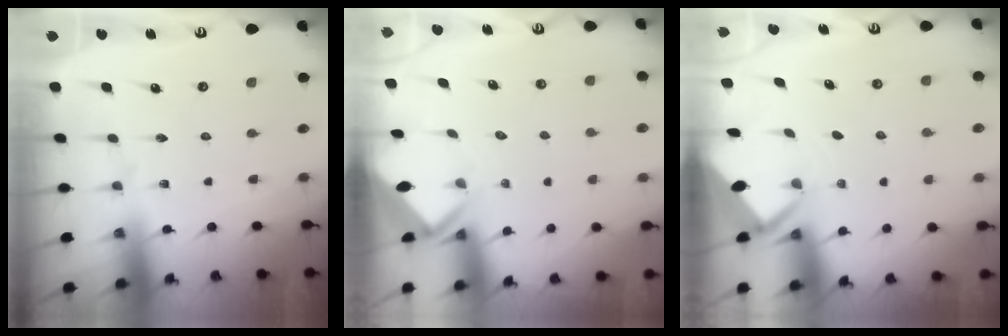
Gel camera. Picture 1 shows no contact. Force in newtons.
{"total": 2.5, "press": 2.5, "slide": 0.1}
{"total": 1.9, "press": 1.9, "slide": 0.1}